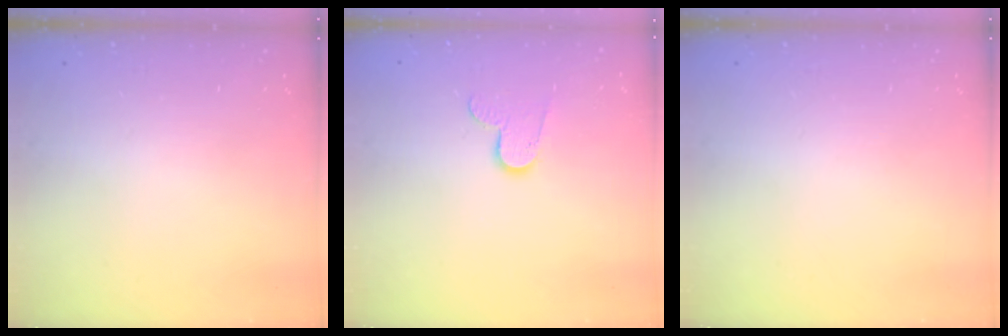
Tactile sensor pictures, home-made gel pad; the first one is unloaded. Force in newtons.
{"total": 7.4, "press": 7.4, "slide": 0.3}
{"total": 0.0}